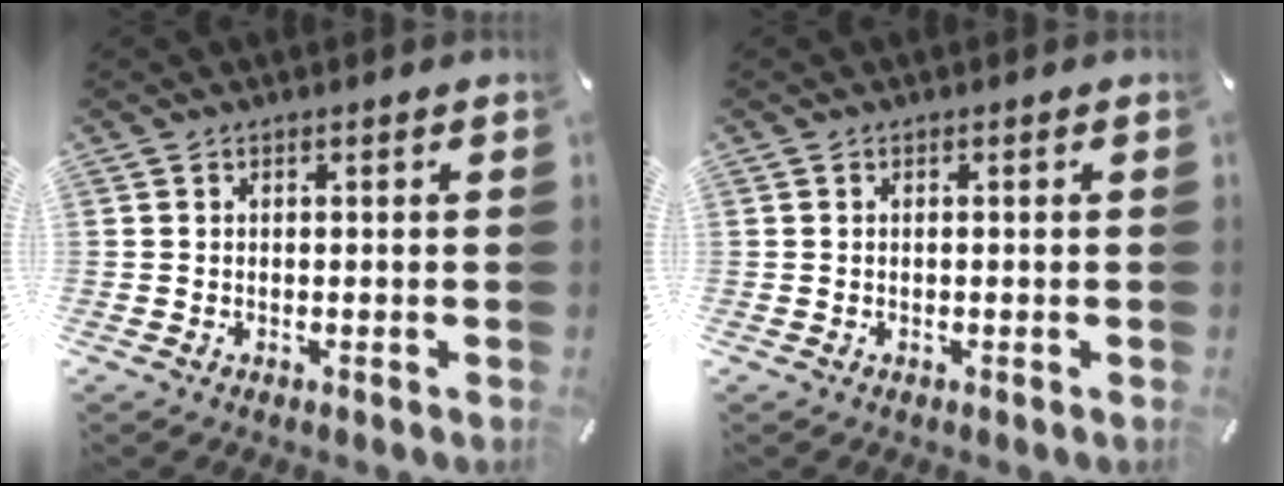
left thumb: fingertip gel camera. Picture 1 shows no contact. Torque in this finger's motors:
{"motor_torque": [-0.26, 0.04, -0.07, 0.22, -0.02]}